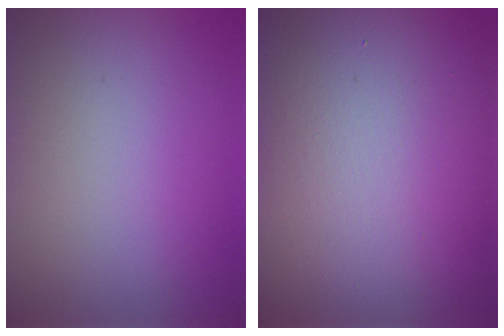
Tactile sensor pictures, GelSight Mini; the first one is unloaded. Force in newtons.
{"total": 19.8, "press": 19.8, "slide": 1.3}